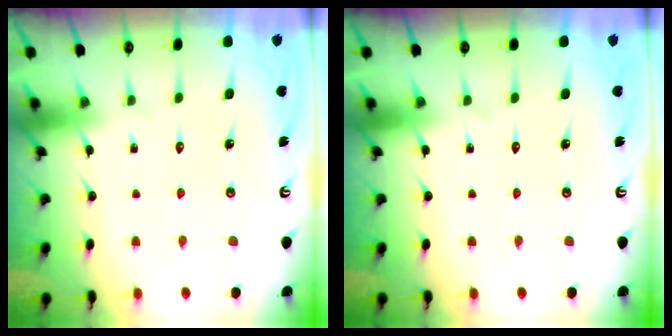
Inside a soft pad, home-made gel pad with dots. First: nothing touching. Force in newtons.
{"total": 0.0}